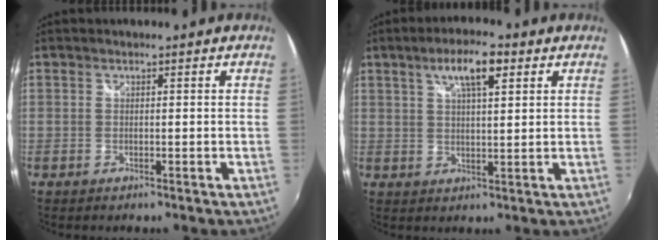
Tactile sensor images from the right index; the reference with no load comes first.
{"total": 7.3, "force": [3.6, 2.0, 6.0], "torque": [-0.102, 0.011, 0.061]}